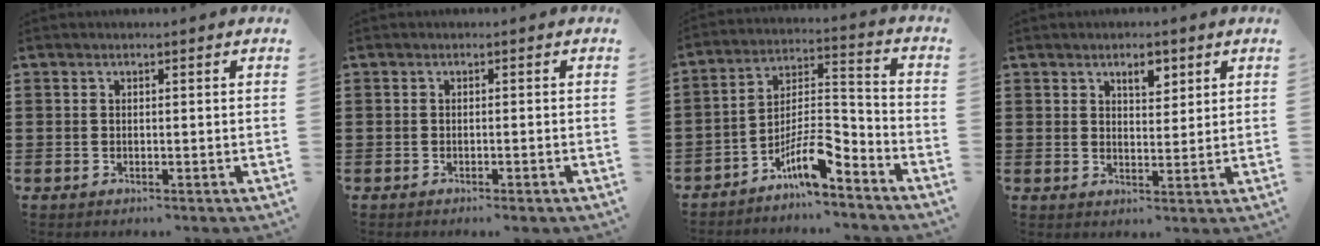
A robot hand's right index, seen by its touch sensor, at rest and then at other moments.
{"total": 0.8, "force": [-0.7, -0.2, 0.3], "torque": [-0.005, -0.003, -0.014]}
{"total": 8.7, "force": [-6.5, 2.0, 5.5], "torque": [-0.108, -0.001, -0.124]}
{"total": 3.5, "force": [2.2, 1.5, 2.2], "torque": [-0.033, -0.001, 0.037]}